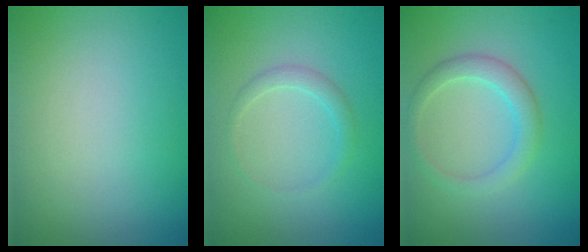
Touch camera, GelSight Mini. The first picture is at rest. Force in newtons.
{"total": 1.4, "press": 1.4, "slide": 0.1}
{"total": 2.6, "press": 2.5, "slide": 0.2}